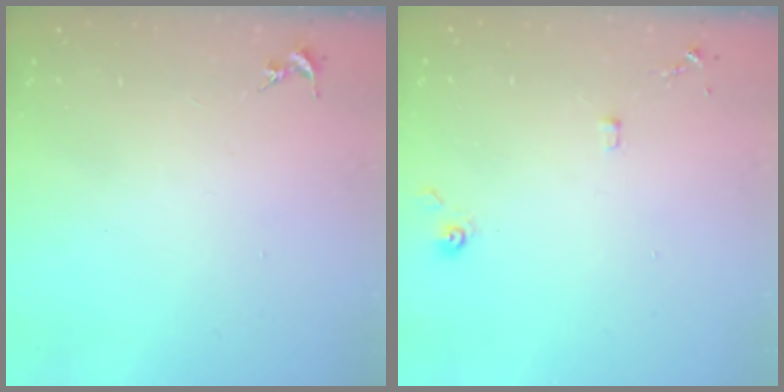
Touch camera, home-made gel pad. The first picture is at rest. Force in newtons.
{"total": 6.5, "press": 6.4, "slide": 0.6}